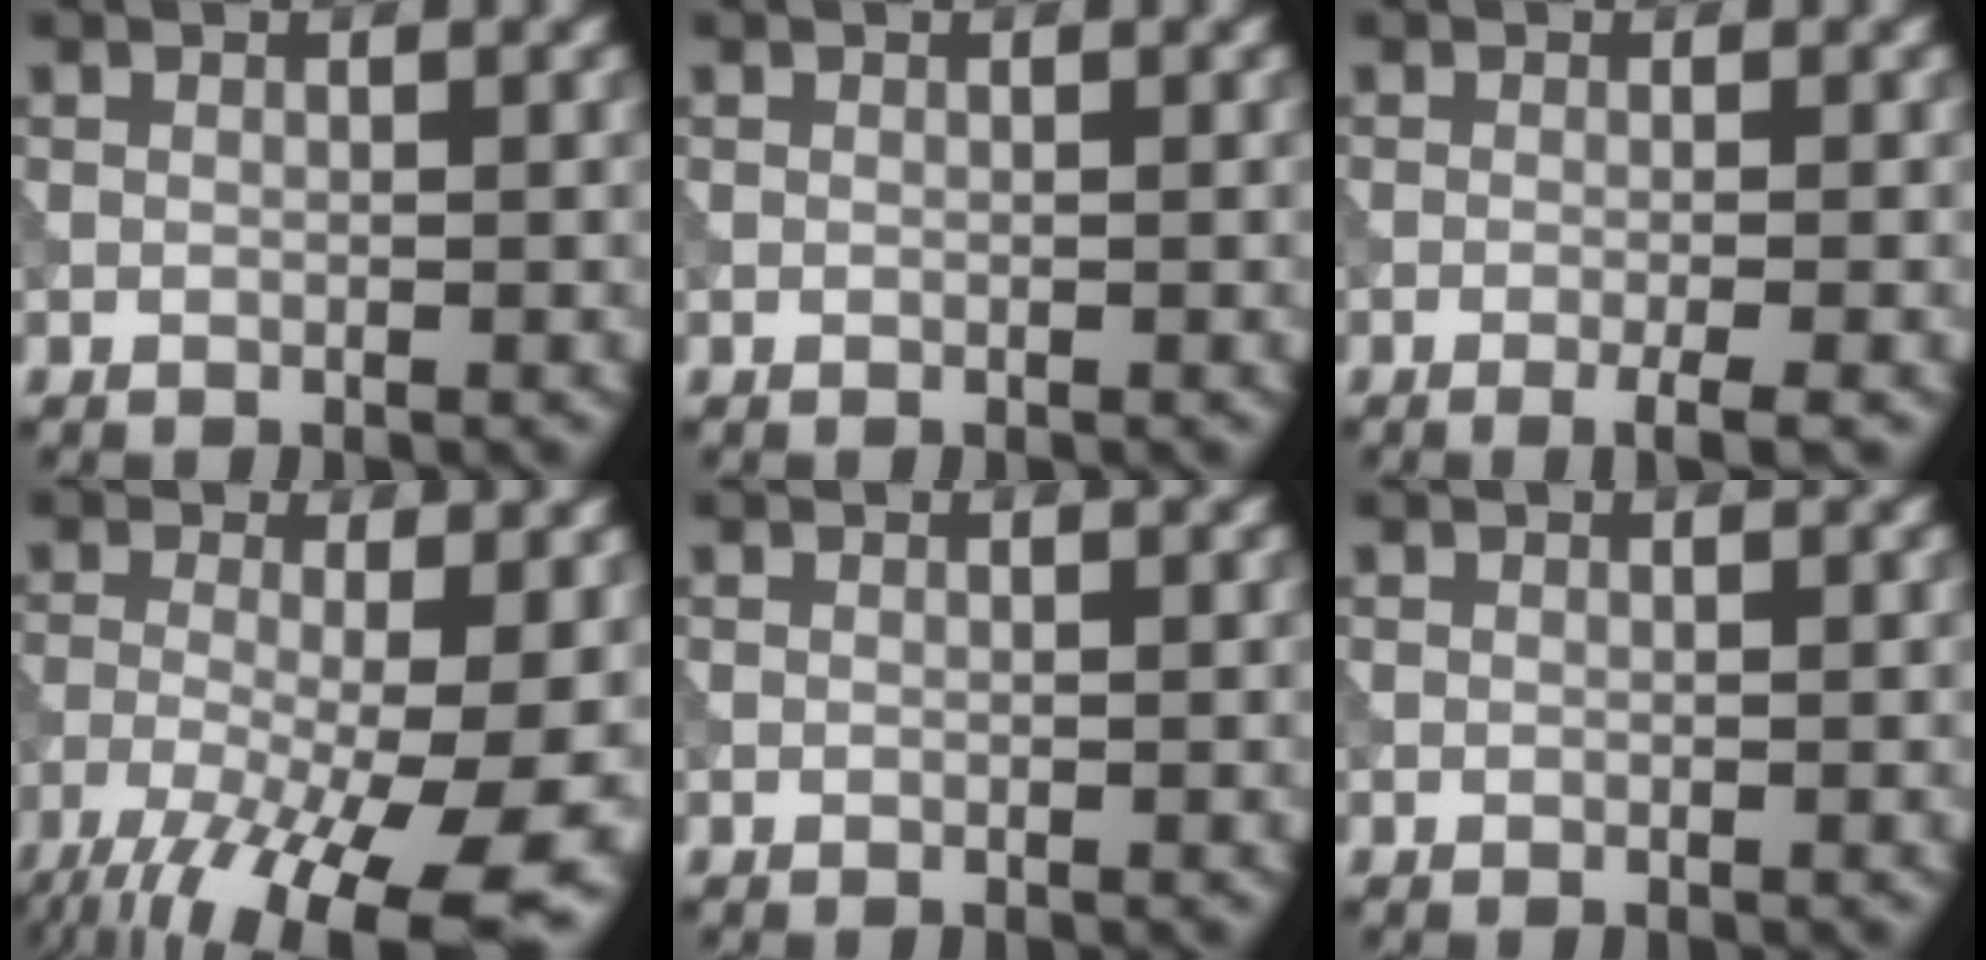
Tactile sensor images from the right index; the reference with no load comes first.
{"total": 0.0}
{"total": 2.3, "force": [-1.0, 0.4, 2.0], "torque": [-0.027, -0.001, -0.021]}
{"total": 15.1, "force": [-7.2, 4.7, 12.5], "torque": [-0.208, -0.019, -0.106]}
{"total": 0.0}
{"total": 0.0}